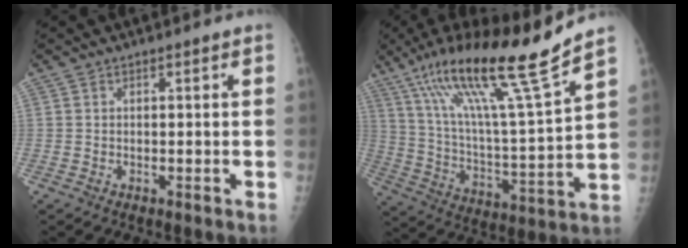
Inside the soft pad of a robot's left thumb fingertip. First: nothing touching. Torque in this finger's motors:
{"motor_torque": [0.49, 0.71, 1.43, -1.35, 0.47]}